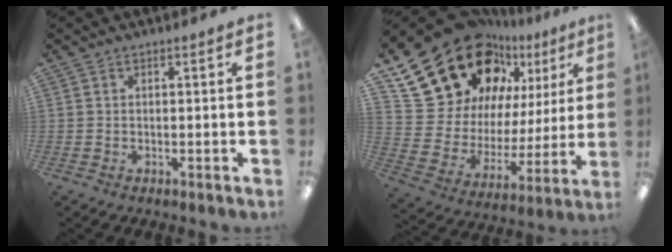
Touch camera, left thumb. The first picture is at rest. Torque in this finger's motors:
{"motor_torque": [1.98, 2.03, 1.36, -1.41, 0.39]}